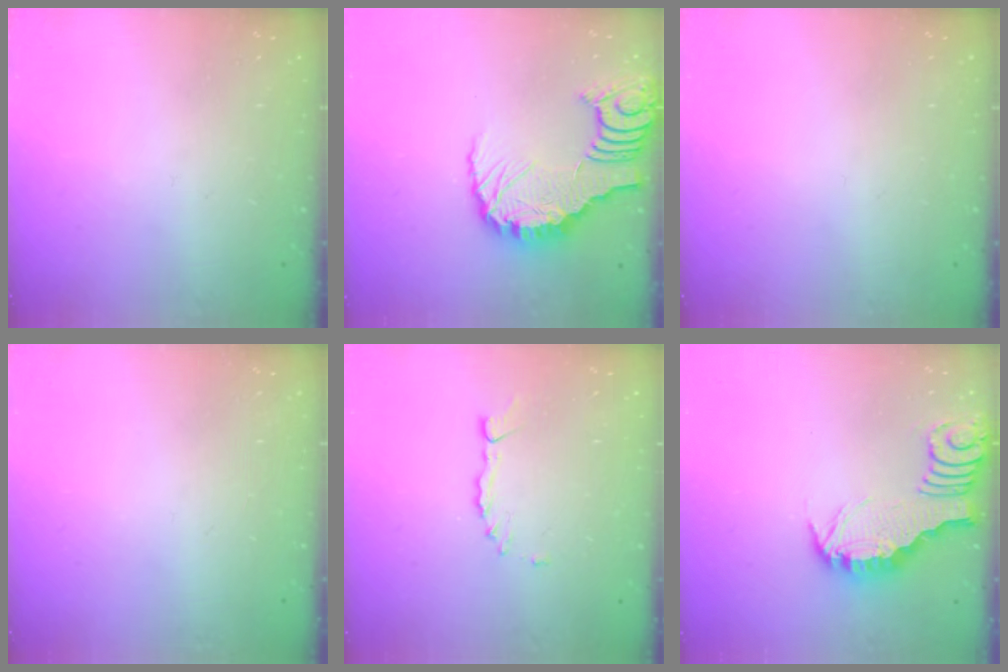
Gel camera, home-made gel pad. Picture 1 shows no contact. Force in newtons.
{"total": 11.8, "press": 11.7, "slide": 1.5}
{"total": 0.0}
{"total": 0.0}
{"total": 2.3, "press": 2.3, "slide": 0.2}
{"total": 3.2, "press": 3.2, "slide": 0.4}